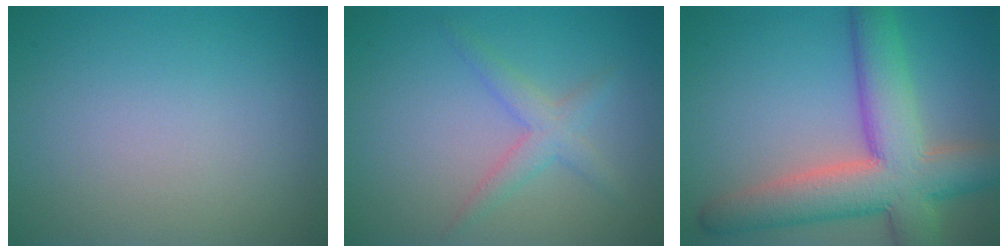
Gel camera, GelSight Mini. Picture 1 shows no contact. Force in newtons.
{"total": 2.3, "press": 2.3, "slide": 0.1}
{"total": 9.8, "press": 9.8, "slide": 0.8}